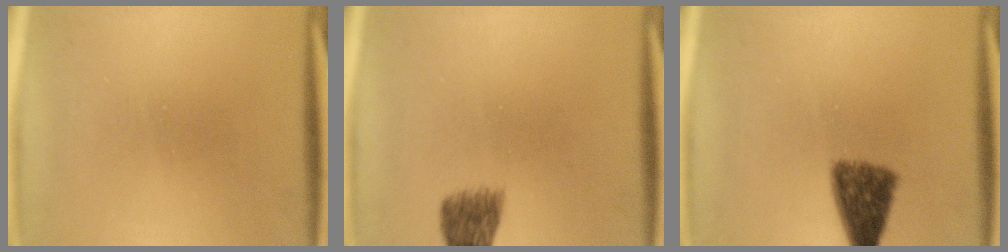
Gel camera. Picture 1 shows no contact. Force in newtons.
{"total": 4.8}
{"total": 7.2}